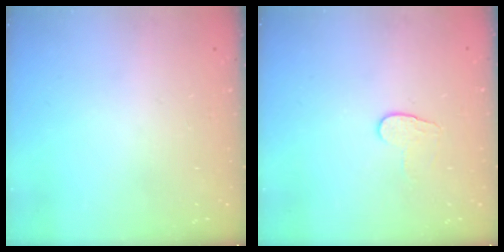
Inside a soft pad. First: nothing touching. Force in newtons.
{"total": 6.2, "press": 6.1, "slide": 0.5}